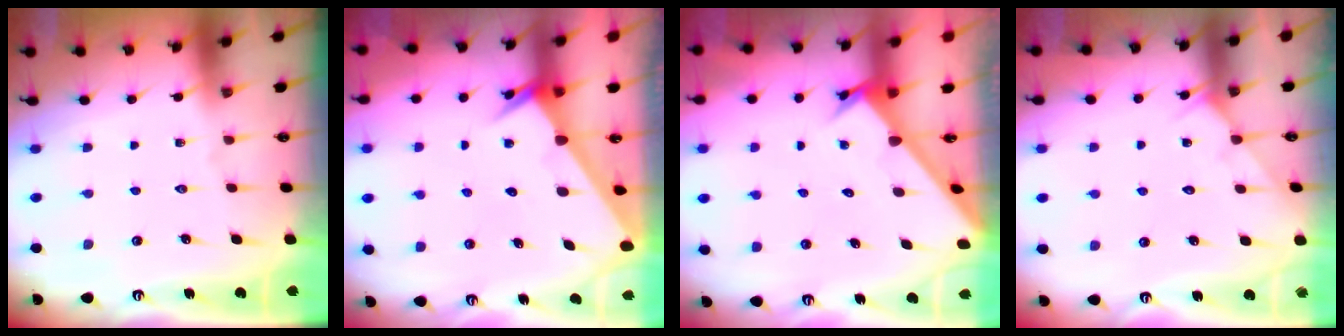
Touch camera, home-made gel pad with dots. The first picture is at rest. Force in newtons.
{"total": 2.5, "press": 2.5, "slide": 0.1}
{"total": 2.6, "press": 2.6, "slide": 0.2}
{"total": 4.7, "press": 4.7, "slide": 0.6}